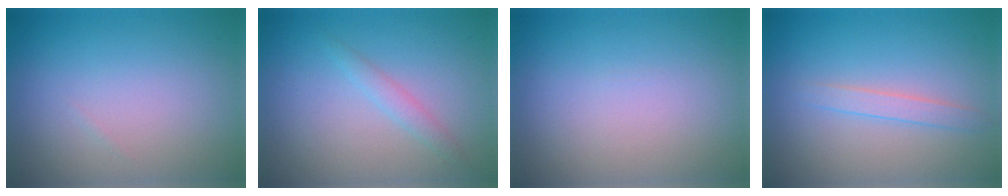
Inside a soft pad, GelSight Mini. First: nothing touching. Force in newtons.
{"total": 1.3, "press": 1.3, "slide": 0.1}
{"total": 0.0}
{"total": 1.5, "press": 1.5, "slide": 0.1}